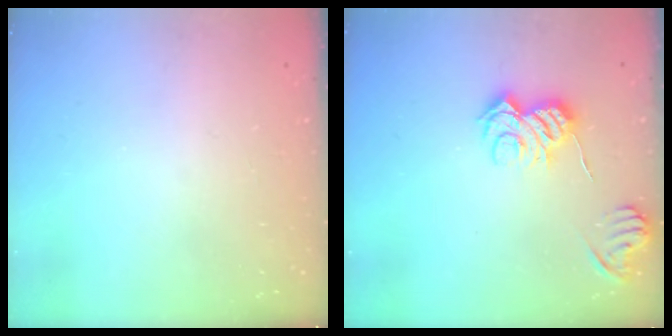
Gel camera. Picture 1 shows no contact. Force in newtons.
{"total": 9.4, "press": 9.3, "slide": 0.5}